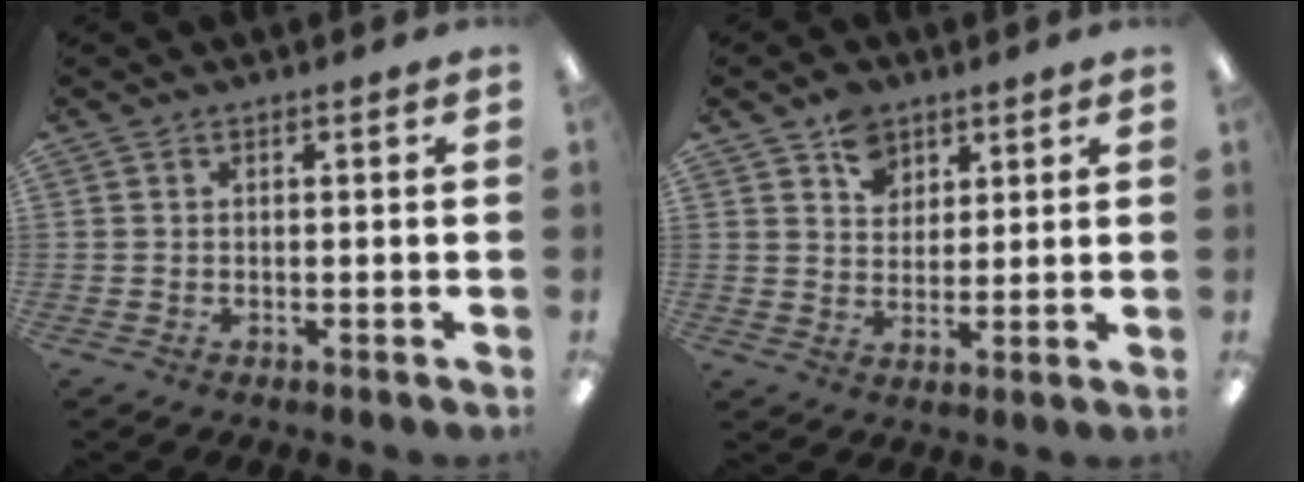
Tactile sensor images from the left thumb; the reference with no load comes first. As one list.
[{"total": 7.3, "force": [4.6, 5.3, 2.1], "torque": [-0.031, -0.013, 0.084]}]